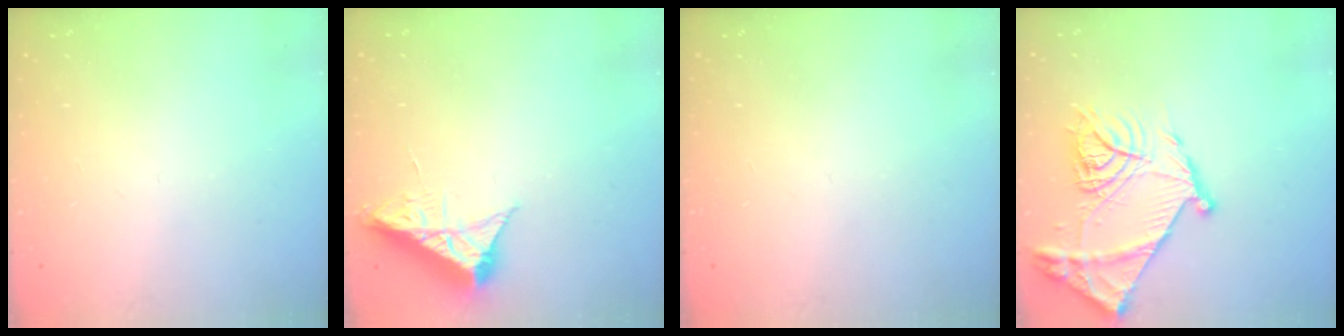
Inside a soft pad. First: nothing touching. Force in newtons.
{"total": 8.2, "press": 8.2, "slide": 0.3}
{"total": 0.0}
{"total": 20.4, "press": 20.3, "slide": 2.0}